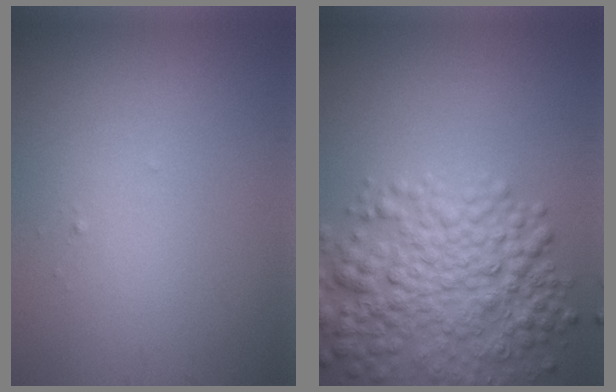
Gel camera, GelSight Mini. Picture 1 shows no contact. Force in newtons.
{"total": 7.6, "press": 7.6, "slide": 0.2}